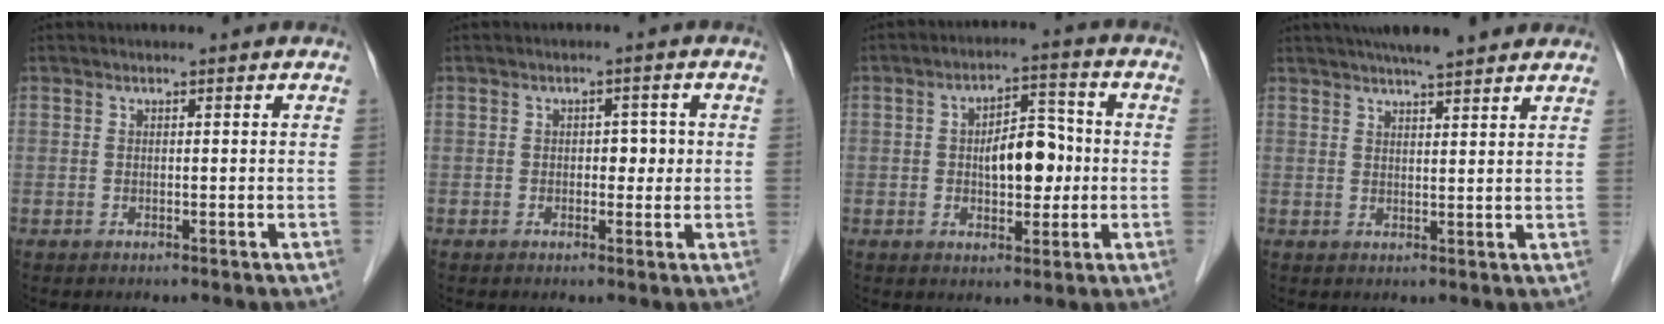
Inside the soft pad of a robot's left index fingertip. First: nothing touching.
{"total": 2.5, "force": [0.0, 1.6, 1.9], "torque": [-0.019, 0.005, -0.003]}
{"total": 7.4, "force": [-0.5, 3.7, 6.4], "torque": [-0.102, 0.017, -0.006]}
{"total": 9.7, "force": [8.2, 0.9, 5.1], "torque": [-0.073, 0.027, 0.109]}